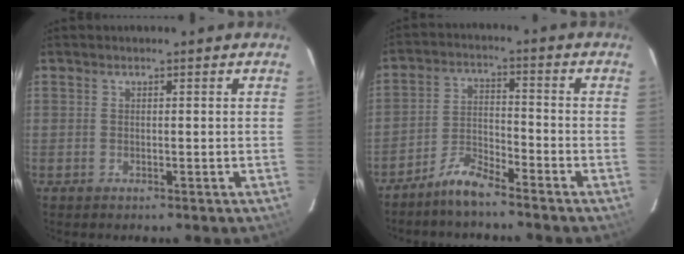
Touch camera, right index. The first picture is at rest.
{"total": 5.9, "force": [-5.4, 0.7, 2.5], "torque": [-0.059, 0.014, -0.106]}